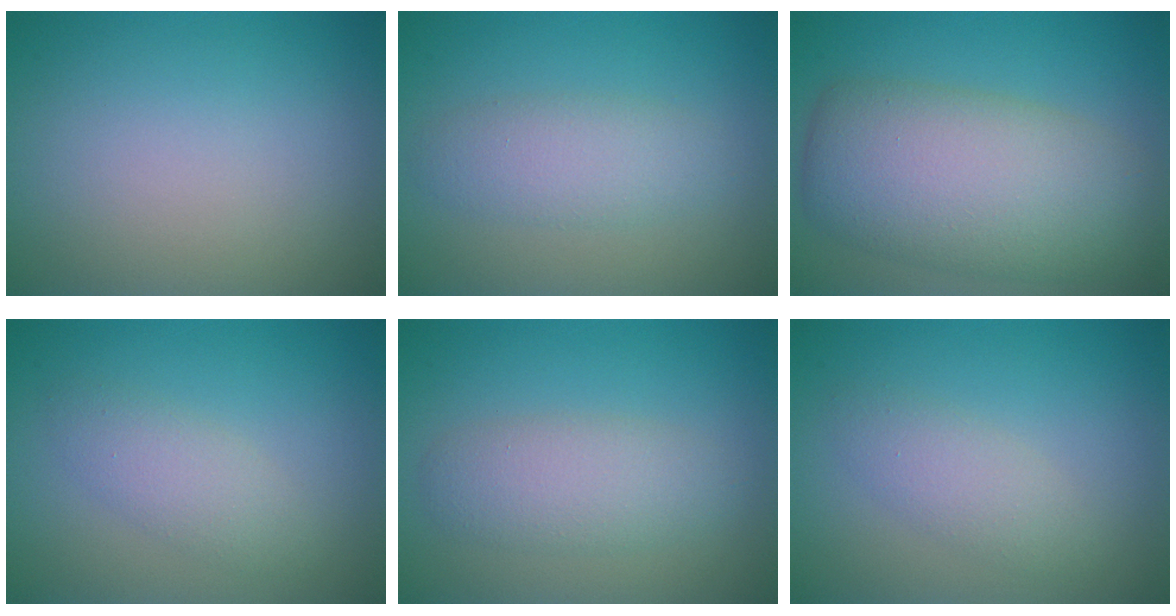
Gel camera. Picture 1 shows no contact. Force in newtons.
{"total": 3.0, "press": 3.0, "slide": 0.1}
{"total": 9.7, "press": 9.6, "slide": 0.4}
{"total": 2.4, "press": 2.4, "slide": 0.1}
{"total": 3.5, "press": 3.5, "slide": 0.3}
{"total": 2.2, "press": 2.2, "slide": 0.2}